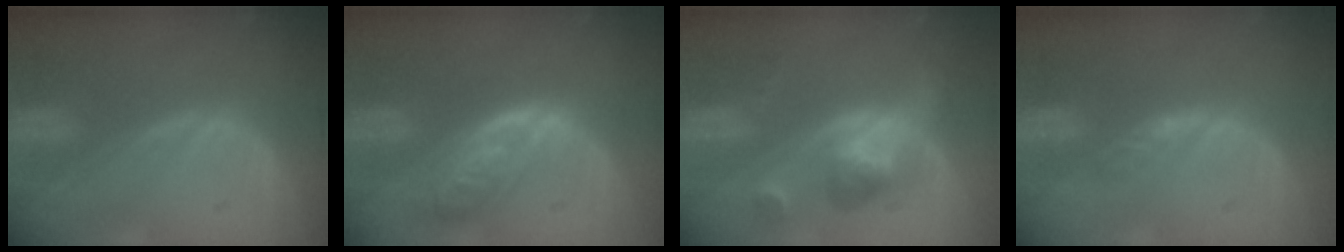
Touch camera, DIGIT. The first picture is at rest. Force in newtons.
{"total": 6.3, "press": 5.7, "slide": 2.8}
{"total": 6.2, "press": 5.8, "slide": 2.3}
{"total": 2.2, "press": 1.7, "slide": 1.3}